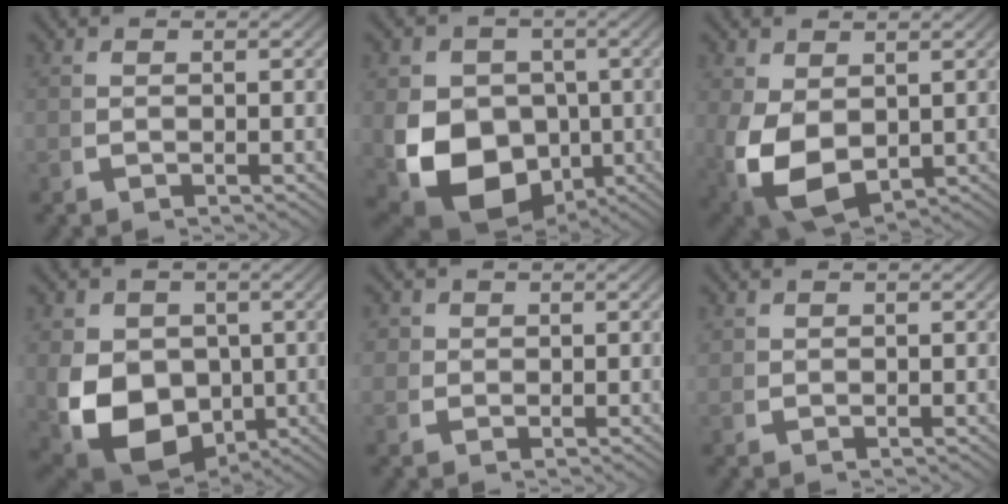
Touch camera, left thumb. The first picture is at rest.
{"total": 14.9, "force": [-2.9, 11.6, 8.8], "torque": [-0.196, -0.077, -0.018]}
{"total": 8.5, "force": [-1.7, 6.0, 5.8], "torque": [-0.154, -0.055, 0.006]}
{"total": 13.2, "force": [-2.7, 10.0, 8.1], "torque": [-0.193, -0.077, -0.008]}
{"total": 2.4, "force": [1.0, 2.0, 0.8], "torque": [-0.021, -0.009, 0.020]}
{"total": 1.0, "force": [0.9, 0.4, 0.1], "torque": [-0.003, -0.004, 0.022]}